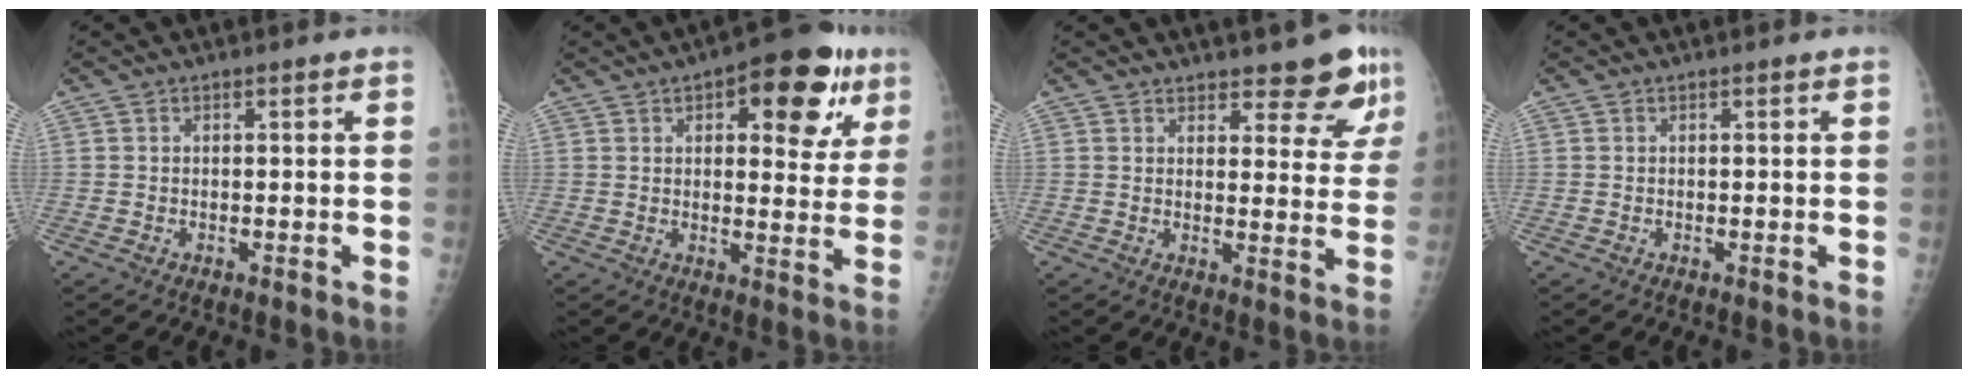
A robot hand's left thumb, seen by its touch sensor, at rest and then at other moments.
{"total": 15.7, "force": [7.2, 7.1, 12.0], "torque": [-0.103, -0.012, 0.088]}
{"total": 9.1, "force": [7.3, 3.2, 4.3], "torque": [-0.019, -0.047, 0.083]}
{"total": 0.0}